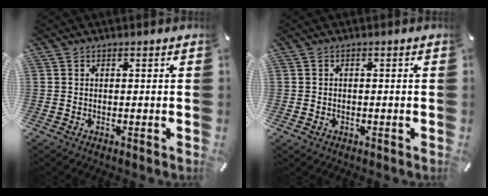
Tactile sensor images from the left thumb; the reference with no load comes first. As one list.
[{"total": 1.4, "force": [-0.4, 1.2, 0.6], "torque": [-0.011, 0.004, -0.011]}]